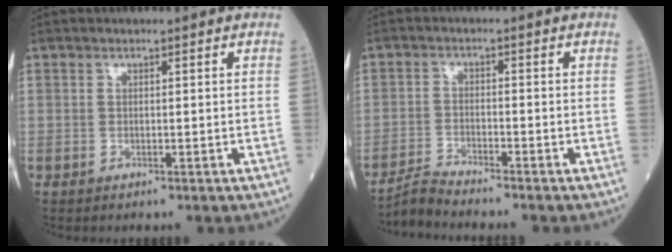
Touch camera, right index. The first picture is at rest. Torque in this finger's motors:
{"motor_torque": [-0.26, -0.24, 0.08, 0.01]}